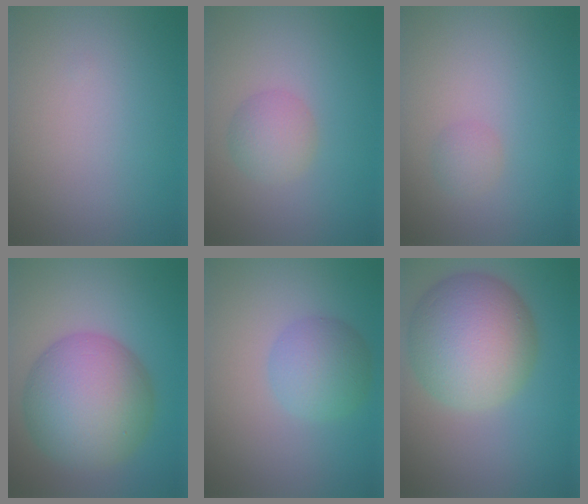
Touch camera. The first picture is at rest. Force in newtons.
{"total": 2.5, "press": 2.5, "slide": 0.1}
{"total": 1.2, "press": 1.2, "slide": 0.0}
{"total": 10.5, "press": 10.5, "slide": 0.2}
{"total": 3.7, "press": 3.7, "slide": 0.1}
{"total": 10.1, "press": 10.1, "slide": 0.3}